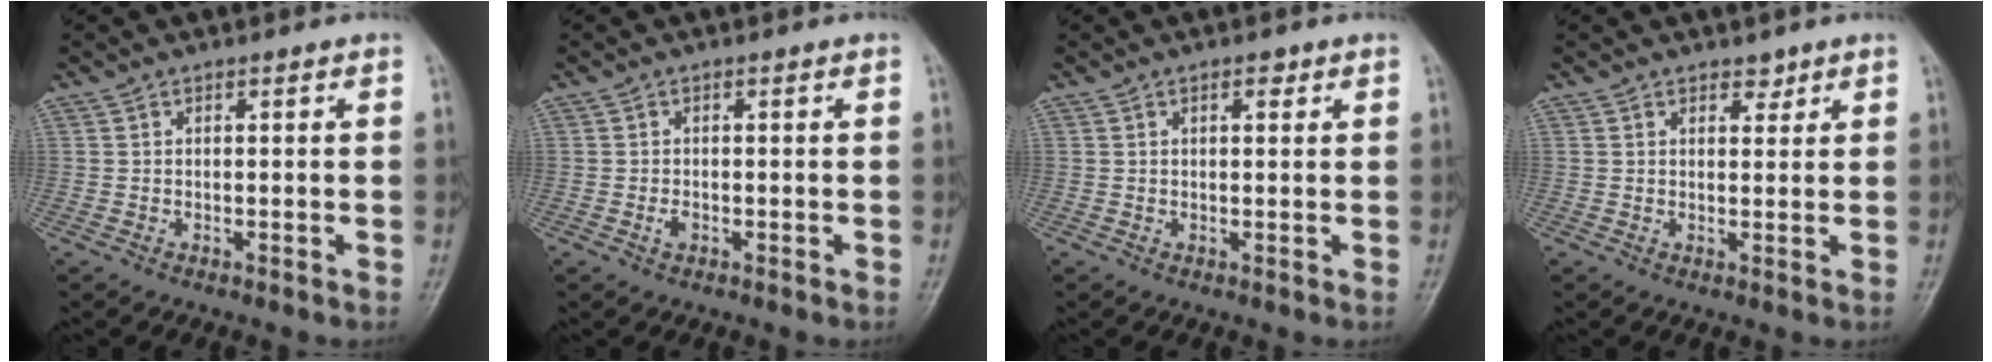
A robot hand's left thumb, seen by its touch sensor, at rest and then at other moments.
{"total": 1.3, "force": [-0.4, 0.8, 0.9], "torque": [-0.014, 0.000, -0.008]}
{"total": 1.8, "force": [0.9, 0.8, 1.3], "torque": [-0.013, -0.001, 0.011]}
{"total": 2.1, "force": [1.5, 1.2, 0.8], "torque": [0.003, -0.009, 0.021]}